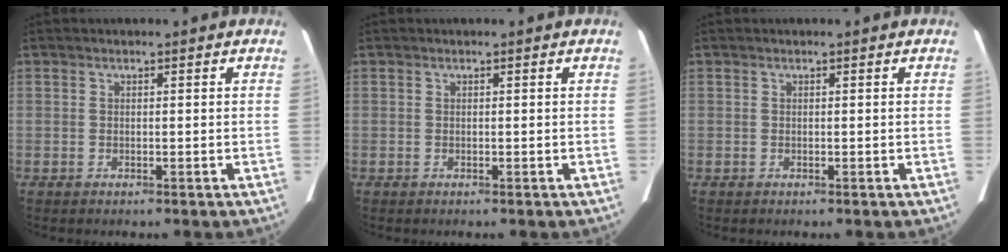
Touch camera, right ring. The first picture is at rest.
{"total": 0.0}
{"total": 0.0}